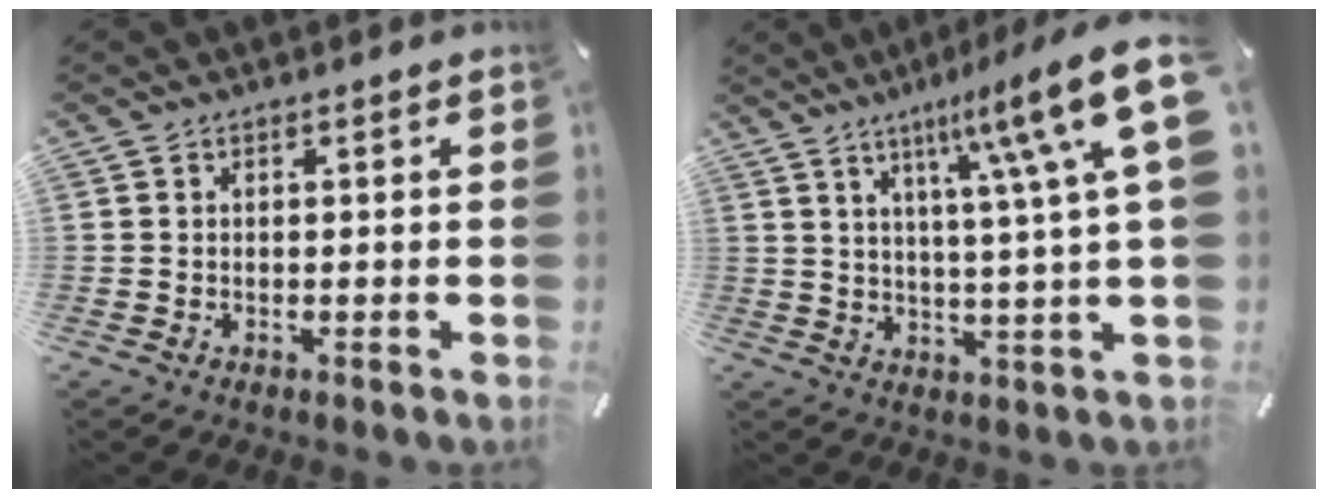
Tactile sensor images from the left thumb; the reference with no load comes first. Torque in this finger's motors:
{"motor_torque": [2.29, 2.29, 1.29, -1.31, 0.55]}